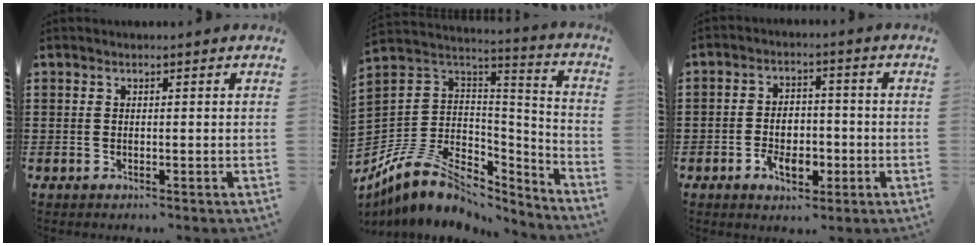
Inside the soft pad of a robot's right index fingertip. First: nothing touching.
{"total": 10.7, "force": [-6.1, 6.9, 5.4], "torque": [-0.134, 0.012, -0.117]}
{"total": 5.7, "force": [-1.9, 3.4, 4.1], "torque": [-0.056, 0.002, -0.033]}